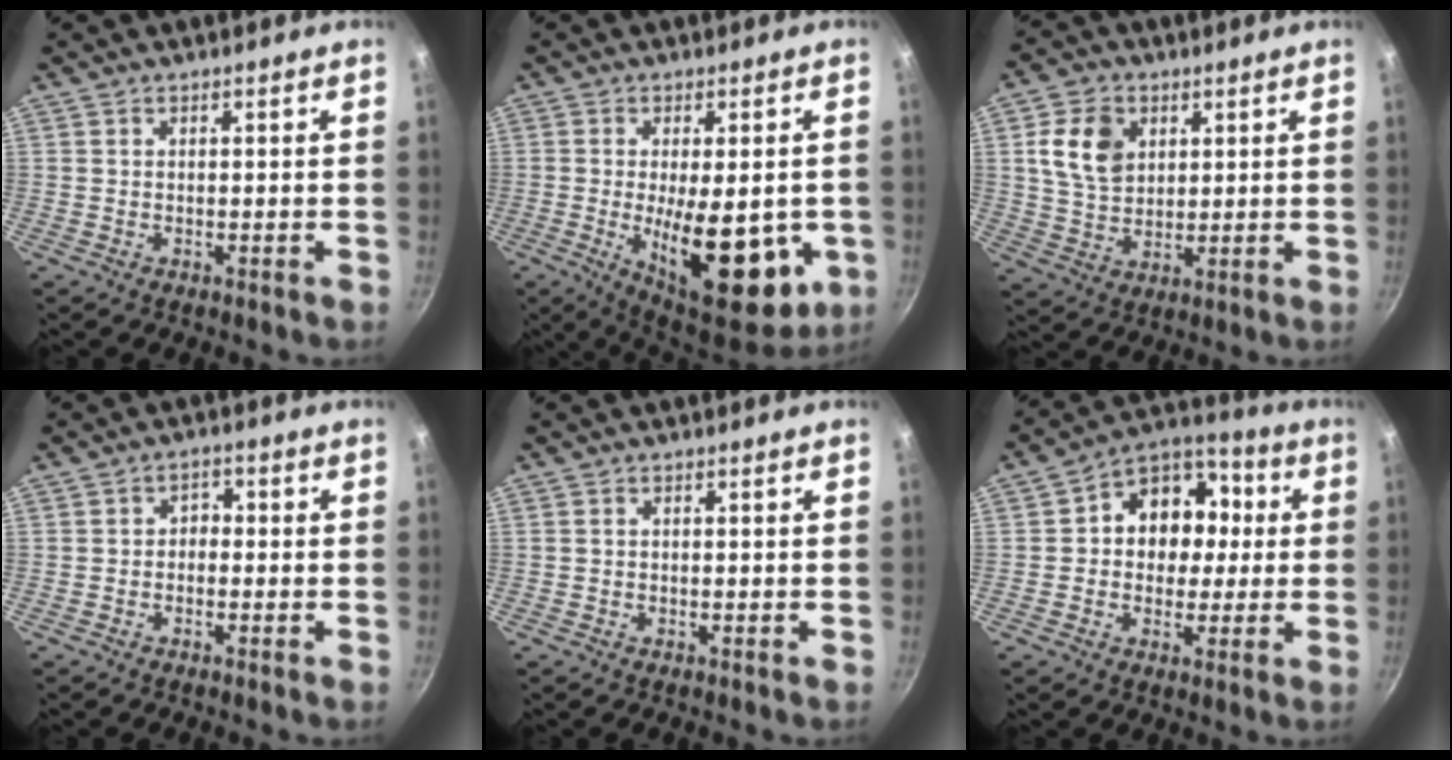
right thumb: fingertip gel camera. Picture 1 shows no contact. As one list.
[{"total": 19.8, "force": [-4.0, 8.4, 17.4], "torque": [-0.216, -0.015, -0.041]}, {"total": 10.2, "force": [3.1, 7.6, 6.1], "torque": [-0.086, -0.007, 0.057]}, {"total": 2.4, "force": [-0.6, 1.9, 1.3], "torque": [-0.010, 0.012, -0.016]}, {"total": 0.0}, {"total": 13.6, "force": [1.3, 11.1, 7.8], "torque": [-0.065, 0.030, 0.001]}]